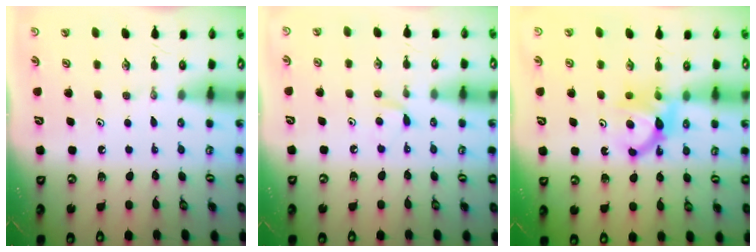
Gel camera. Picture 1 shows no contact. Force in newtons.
{"total": 5.2, "press": 5.1, "slide": 0.6}
{"total": 7.5, "press": 7.5, "slide": 0.5}